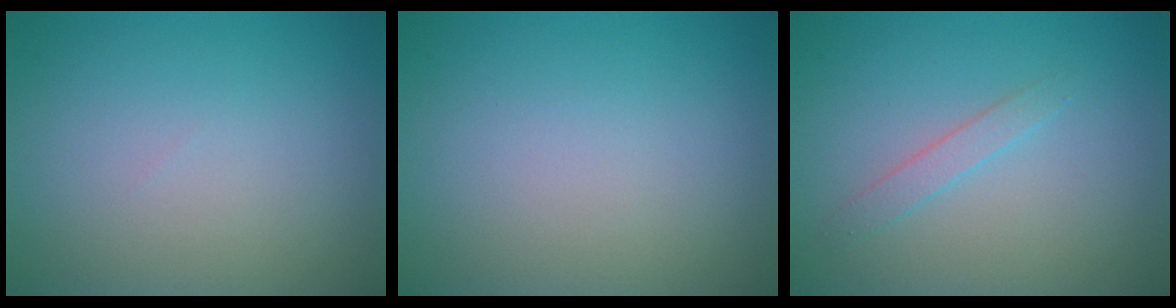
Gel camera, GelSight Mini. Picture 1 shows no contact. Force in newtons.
{"total": 0.0}
{"total": 1.3, "press": 1.3, "slide": 0.1}